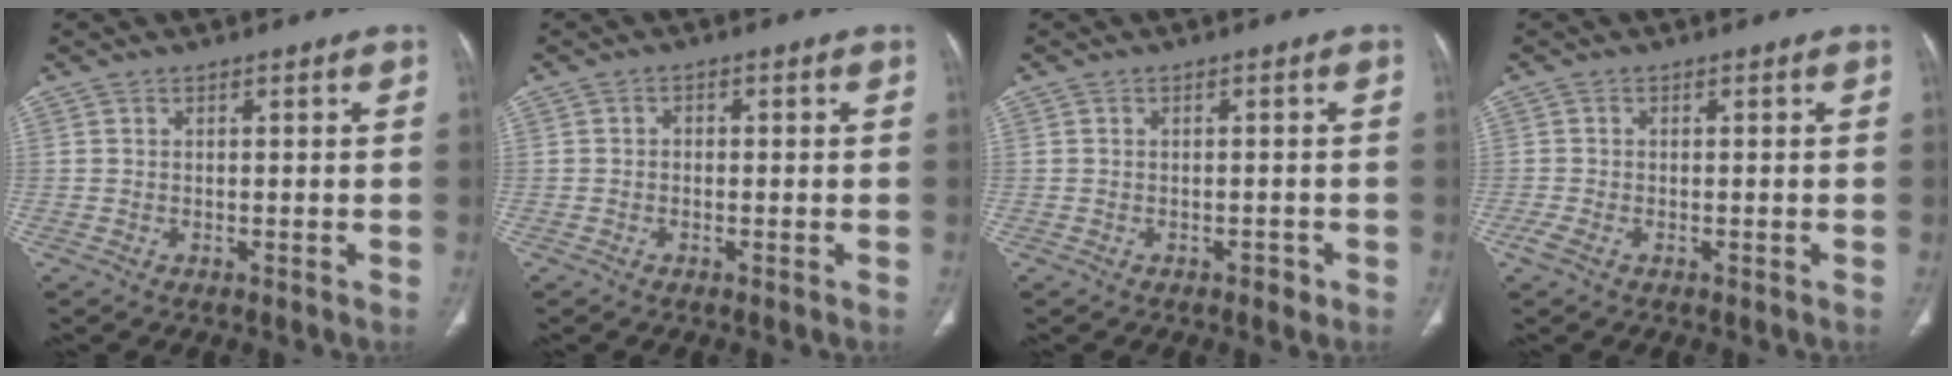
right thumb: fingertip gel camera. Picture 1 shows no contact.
{"total": 1.1, "force": [-0.2, 0.9, 0.5], "torque": [-0.001, 0.004, -0.008]}
{"total": 1.4, "force": [-0.8, 0.9, 0.8], "torque": [-0.007, 0.003, -0.010]}
{"total": 1.9, "force": [-0.9, 0.9, 1.4], "torque": [-0.043, -0.003, -0.020]}